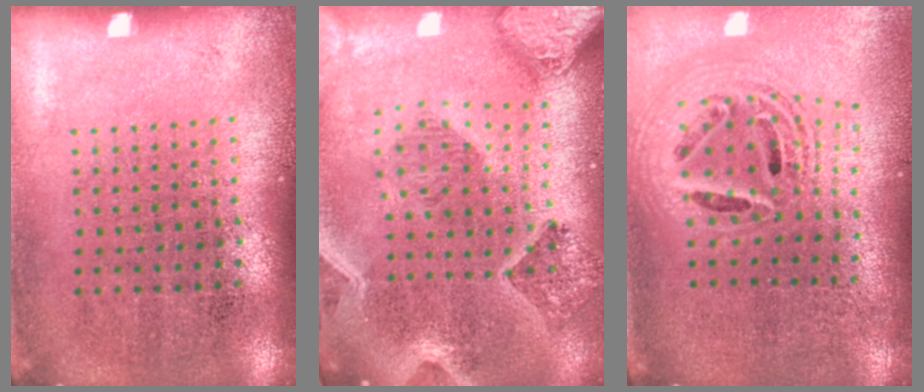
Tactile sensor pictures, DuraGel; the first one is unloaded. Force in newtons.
{"total": 2.3, "press": 2.1, "slide": 1.0}
{"total": 2.3, "press": 1.8, "slide": 1.4}